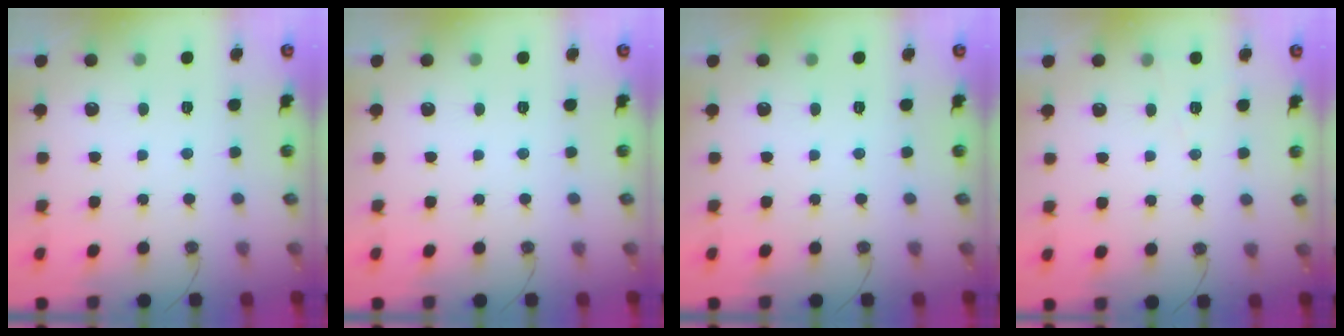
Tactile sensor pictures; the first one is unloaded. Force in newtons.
{"total": 0.0}
{"total": 0.0}
{"total": 5.7, "press": 4.1, "slide": 4.0}